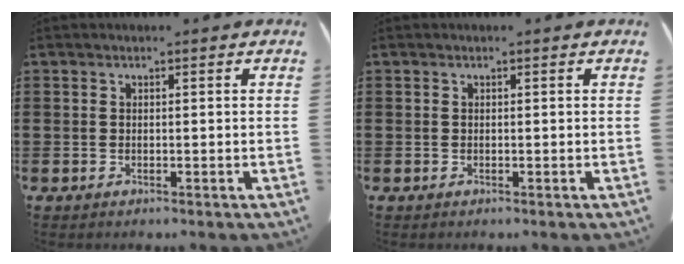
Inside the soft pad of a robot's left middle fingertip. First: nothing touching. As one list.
[{"total": 0.0}]